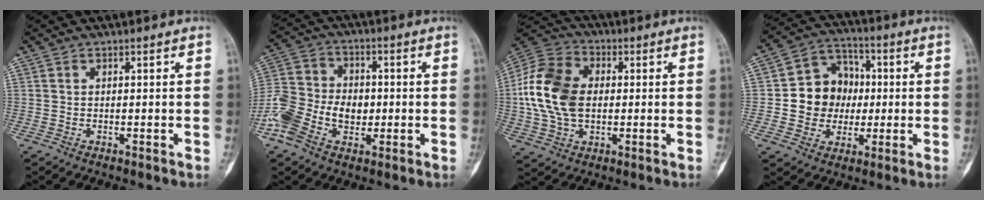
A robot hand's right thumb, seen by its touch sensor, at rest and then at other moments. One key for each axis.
{"total": 13.1, "fx": -3.0, "fy": 9.0, "fz": 9.0, "tx": -0.167, "ty": 0.025, "tz": -0.062}
{"total": 15.8, "fx": 0.4, "fy": 11.0, "fz": 11.4, "tx": -0.217, "ty": 0.021, "tz": 0.005}
{"total": 12.2, "fx": -0.2, "fy": 10.8, "fz": 5.6, "tx": -0.044, "ty": 0.025, "tz": -0.004}